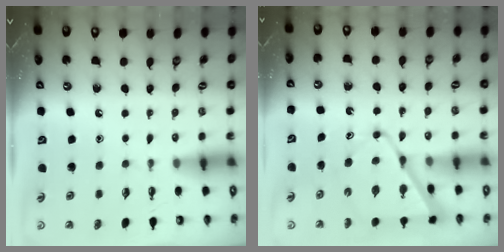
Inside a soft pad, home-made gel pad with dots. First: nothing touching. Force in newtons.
{"total": 10.7, "press": 10.6, "slide": 1.0}